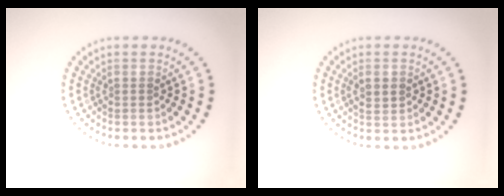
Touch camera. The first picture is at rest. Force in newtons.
{"total": 1.5, "press": 1.4, "slide": 0.3}